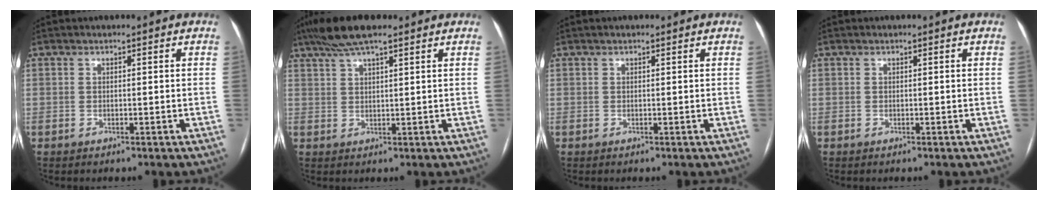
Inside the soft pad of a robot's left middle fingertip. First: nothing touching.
{"total": 7.1, "force": [5.2, 1.2, 4.6], "torque": [-0.086, 0.031, 0.090]}
{"total": 0.9, "force": [0.7, 0.2, 0.5], "torque": [-0.010, 0.017, 0.011]}
{"total": 0.0}